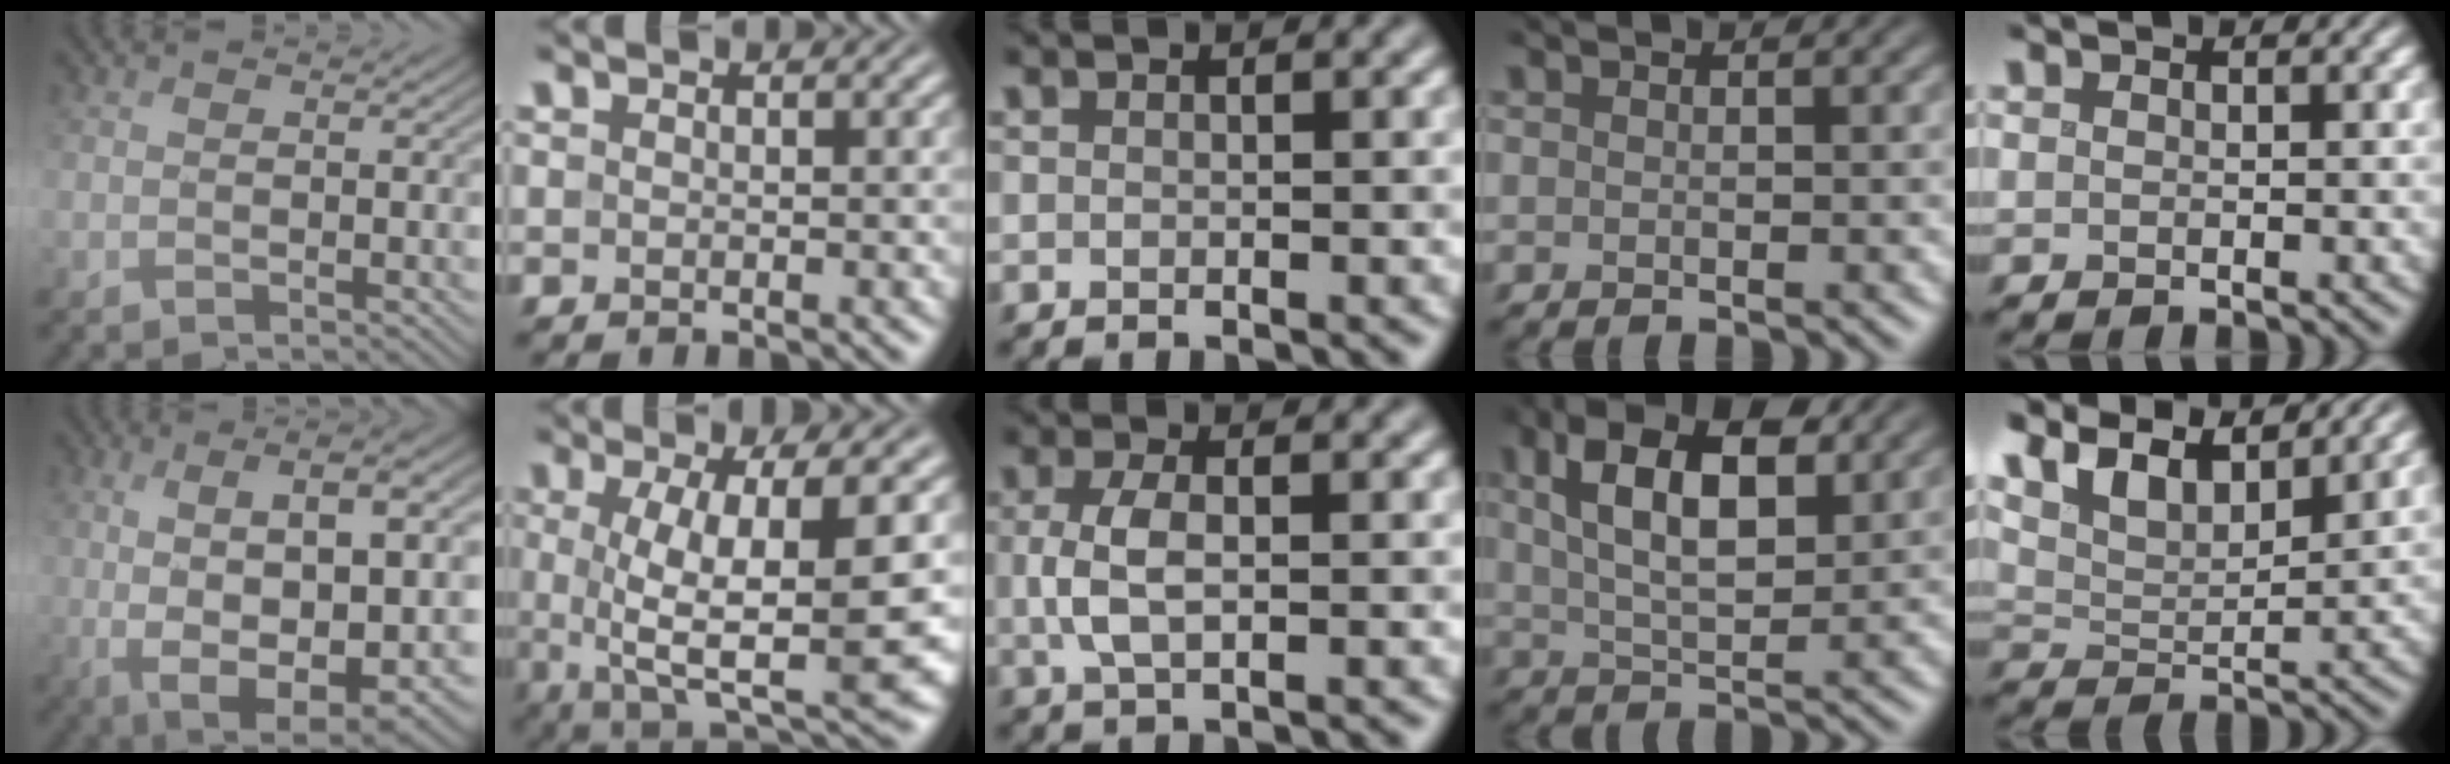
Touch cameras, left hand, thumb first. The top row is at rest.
{"thumb": {"total": 14.3, "force": [0.3, 5.8, 13.1], "torque": [-0.233, -0.010, 0.028]}, "index": {"total": 10.6, "force": [0.2, 3.1, 10.1], "torque": [-0.168, -0.013, 0.010]}, "middle": {"total": 3.0, "force": [0.1, 1.2, 2.7], "torque": [-0.065, -0.002, 0.000]}, "ring": {"total": 7.9, "force": [2.9, 3.7, 6.4], "torque": [-0.118, 0.013, 0.047]}, "little": {"total": 8.8, "force": [6.8, 2.9, 4.7], "torque": [-0.104, 0.015, 0.096]}}